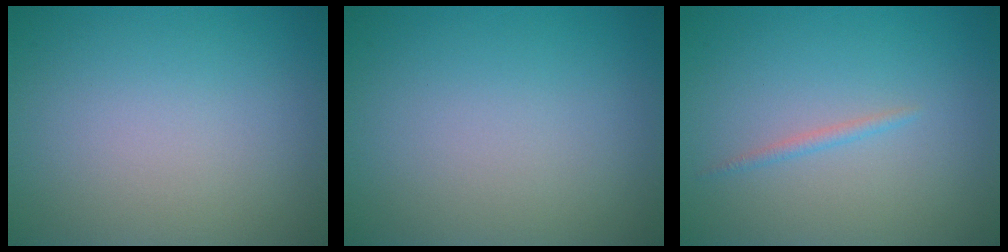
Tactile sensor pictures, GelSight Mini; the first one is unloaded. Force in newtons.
{"total": 0.0}
{"total": 0.8, "press": 0.8, "slide": 0.0}